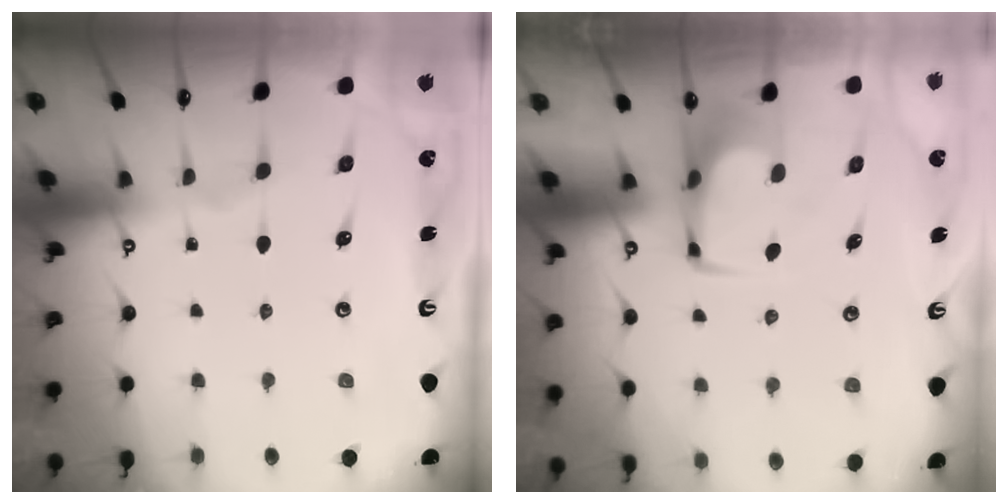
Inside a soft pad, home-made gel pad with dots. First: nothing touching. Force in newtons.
{"total": 1.9, "press": 1.8, "slide": 0.6}